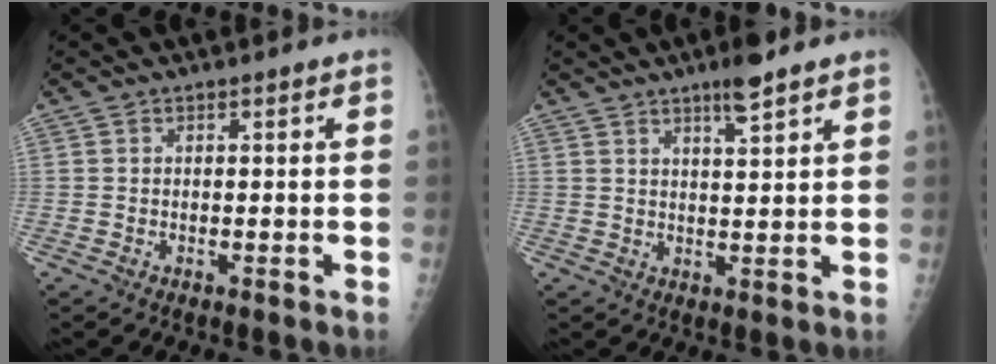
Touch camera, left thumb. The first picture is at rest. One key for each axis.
{"total": 4.9, "fx": 3.4, "fy": 0.7, "fz": 3.5, "tx": -0.051, "ty": -0.019, "tz": 0.056}